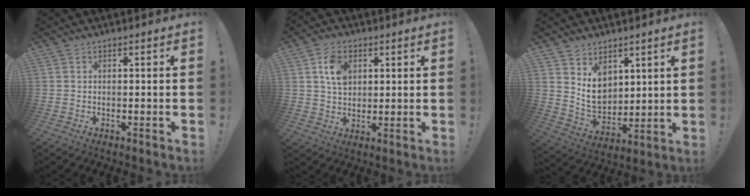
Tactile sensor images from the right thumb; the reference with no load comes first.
{"total": 8.4, "force": [3.1, 6.2, 4.8], "torque": [-0.076, 0.002, 0.060]}
{"total": 9.9, "force": [4.7, 7.8, 3.8], "torque": [-0.054, -0.044, 0.095]}